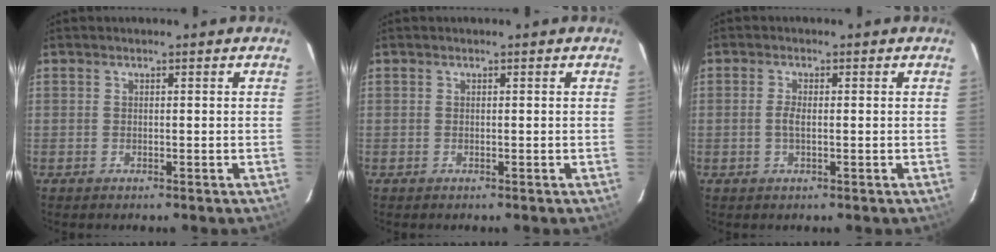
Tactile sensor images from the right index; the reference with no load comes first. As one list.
[{"total": 0.0}, {"total": 1.8, "force": [0.0, 0.4, 1.8], "torque": [-0.036, 0.000, -0.003]}]